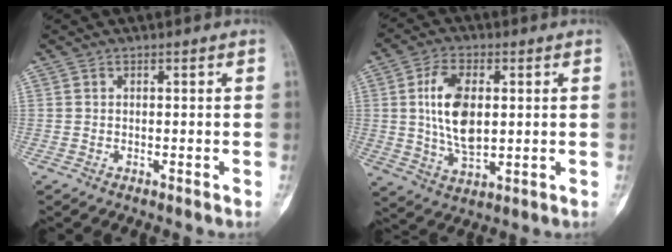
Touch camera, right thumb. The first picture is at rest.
{"total": 11.5, "force": [1.6, 6.1, 9.6], "torque": [-0.177, -0.008, 0.035]}